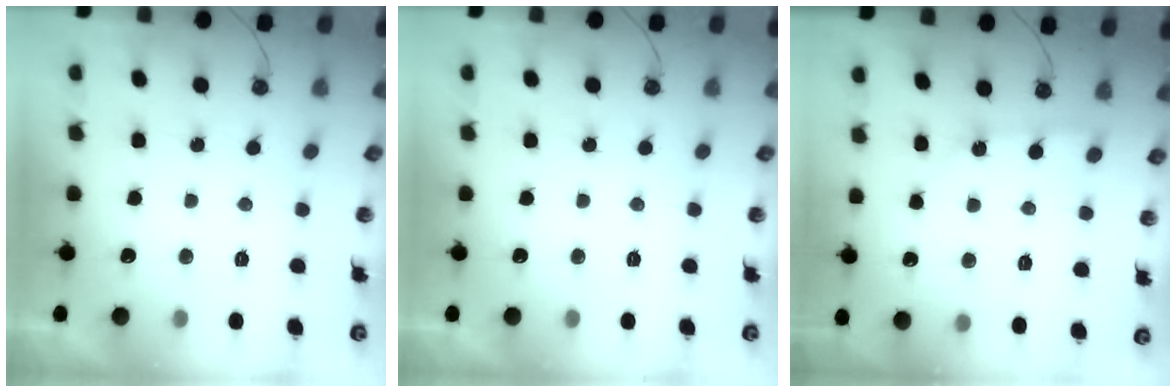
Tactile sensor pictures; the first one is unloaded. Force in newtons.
{"total": 0.0}
{"total": 2.5, "press": 2.5, "slide": 0.3}